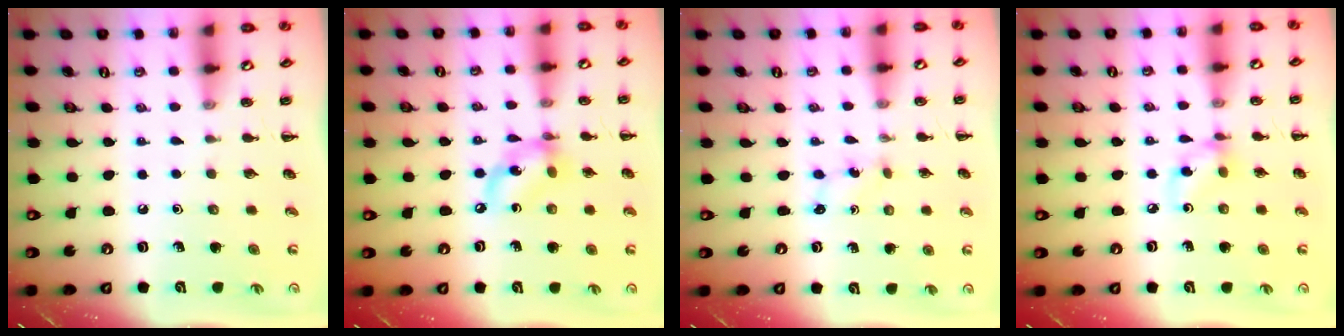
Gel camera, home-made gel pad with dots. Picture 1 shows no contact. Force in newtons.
{"total": 10.2, "press": 10.0, "slide": 2.0}
{"total": 1.0, "press": 0.9, "slide": 0.4}
{"total": 5.6, "press": 5.6, "slide": 0.1}